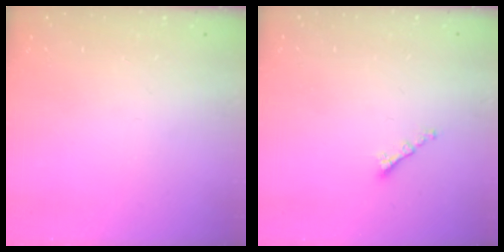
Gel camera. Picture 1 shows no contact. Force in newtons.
{"total": 1.6, "press": 1.6, "slide": 0.0}